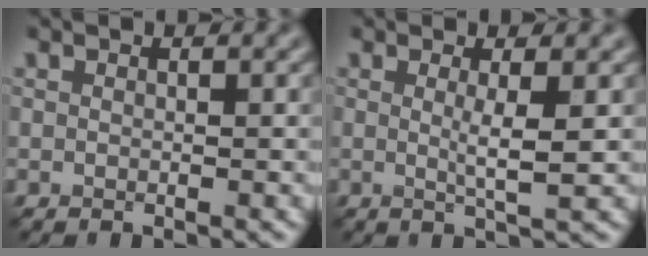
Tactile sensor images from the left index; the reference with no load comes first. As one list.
[{"total": 2.4, "force": [0.3, 0.3, 2.4], "torque": [-0.041, -0.006, 0.001]}]